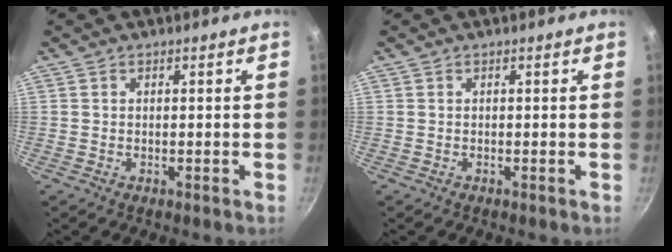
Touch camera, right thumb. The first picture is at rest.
{"total": 0.0}